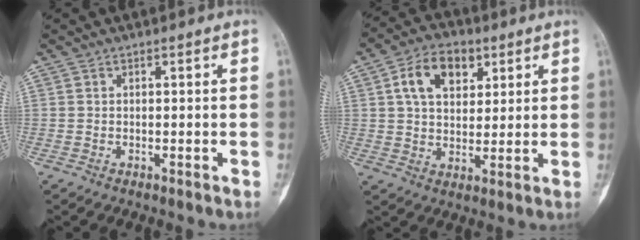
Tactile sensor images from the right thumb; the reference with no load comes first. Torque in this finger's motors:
{"motor_torque": [-0.12, 0.28, 0.36, -0.22, 0.19]}